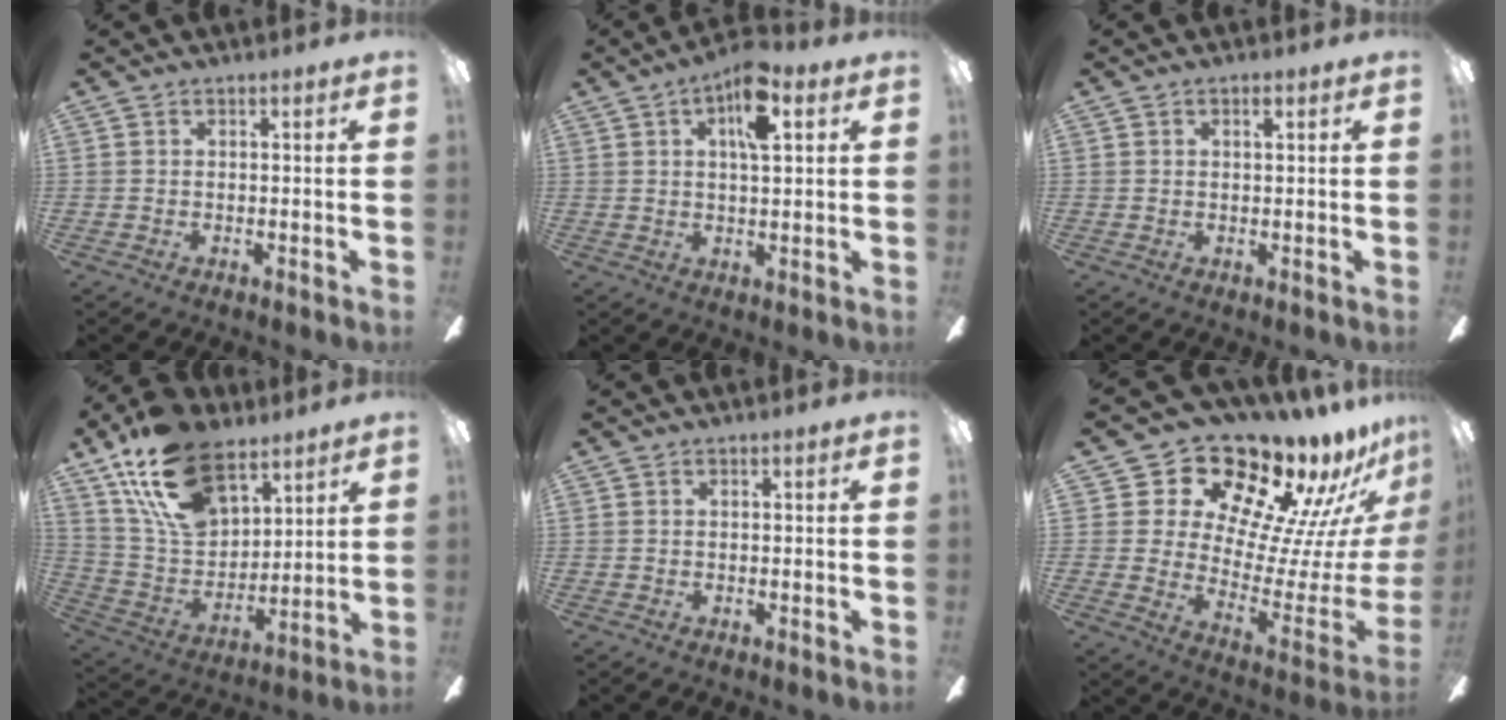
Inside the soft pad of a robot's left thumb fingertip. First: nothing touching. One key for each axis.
{"total": 9.4, "fx": 4.4, "fy": 3.7, "fz": 7.4, "tx": -0.110, "ty": -0.004, "tz": 0.069}
{"total": 1.4, "fx": 0.7, "fy": 1.0, "fz": 0.8, "tx": -0.002, "ty": -0.003, "tz": 0.009}
{"total": 21.1, "fx": 13.4, "fy": 12.1, "fz": 11.0, "tx": -0.218, "ty": -0.059, "tz": 0.249}
{"total": 0.0}
{"total": 19.8, "fx": 16.6, "fy": 8.2, "fz": 7.2, "tx": -0.114, "ty": -0.143, "tz": 0.292}